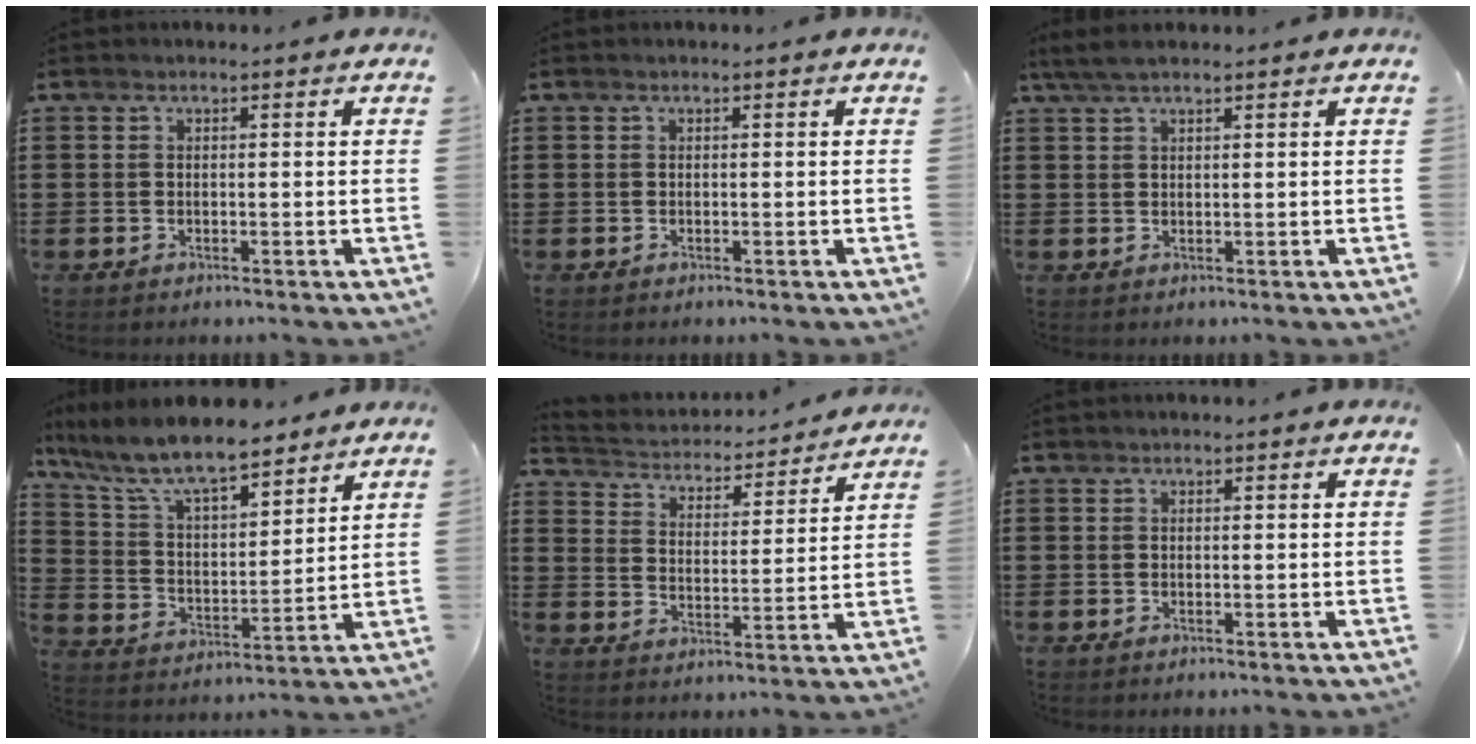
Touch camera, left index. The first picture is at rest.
{"total": 0.0}
{"total": 3.1, "force": [2.1, 0.5, 2.1], "torque": [-0.045, 0.003, 0.040]}
{"total": 10.1, "force": [8.6, 2.0, 4.8], "torque": [-0.128, -0.041, 0.151]}
{"total": 3.1, "force": [3.1, 0.5, 0.0], "torque": [-0.023, -0.031, 0.044]}
{"total": 0.0}